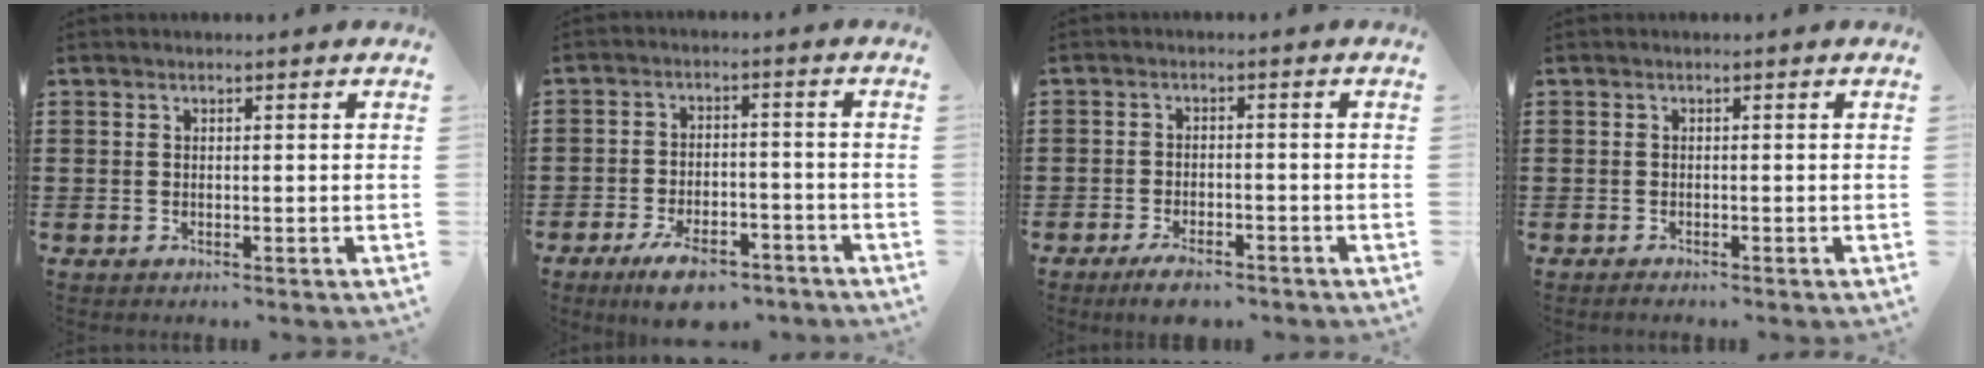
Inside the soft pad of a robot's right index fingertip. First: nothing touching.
{"total": 6.3, "force": [-4.8, 2.0, 3.5], "torque": [-0.065, 0.011, -0.087]}
{"total": 3.1, "force": [-2.8, 0.6, 1.2], "torque": [-0.022, 0.008, -0.055]}
{"total": 0.6, "force": [-0.6, 0.1, -0.1], "torque": [0.000, 0.000, -0.012]}